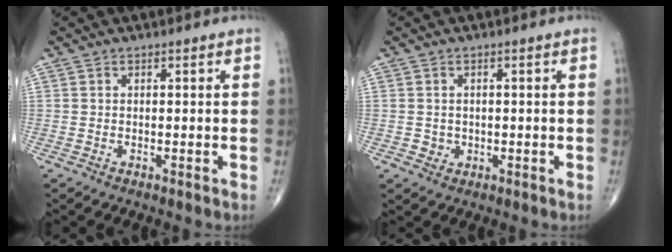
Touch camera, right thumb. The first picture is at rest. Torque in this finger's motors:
{"motor_torque": [-0.07, 0.33, 0.23, 0.00, -0.03]}